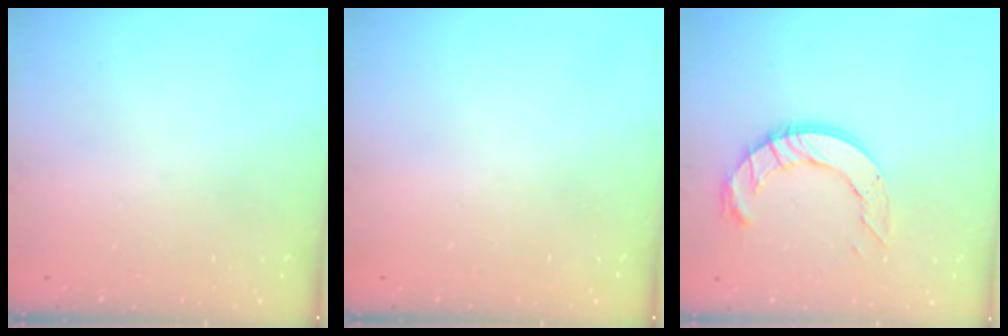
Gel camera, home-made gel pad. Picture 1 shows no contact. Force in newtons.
{"total": 0.0}
{"total": 10.6, "press": 10.5, "slide": 0.9}